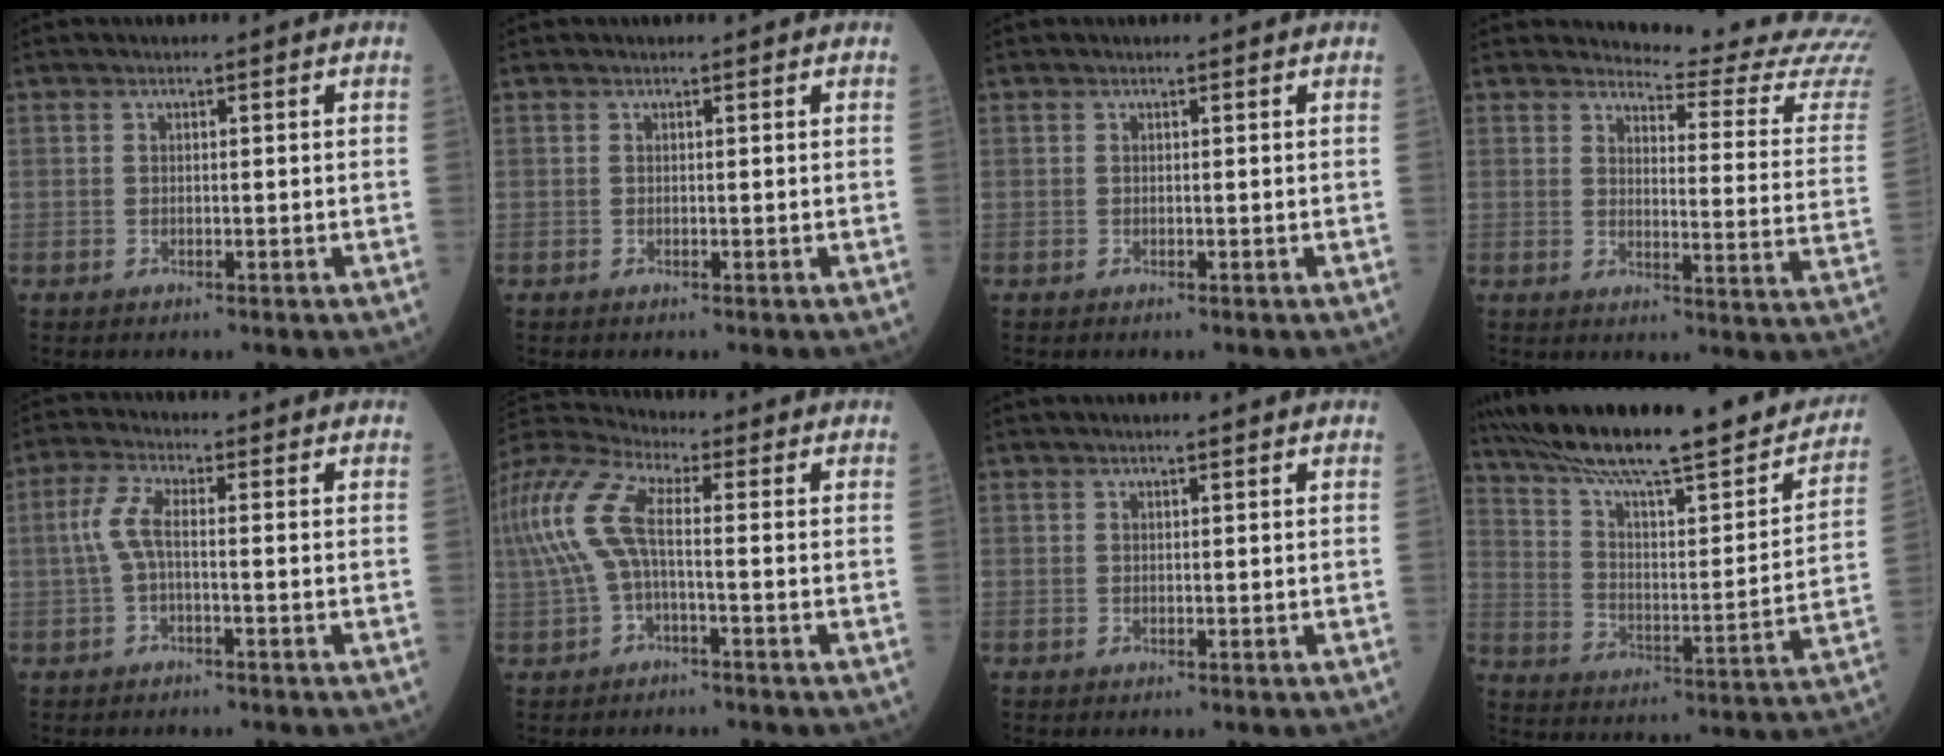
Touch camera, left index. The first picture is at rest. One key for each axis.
{"total": 0.0}
{"total": 0.0}
{"total": 16.9, "fx": 16.7, "fy": -0.3, "fz": 2.4, "tx": -0.019, "ty": -0.153, "tz": 0.166}
{"total": 4.0, "fx": -0.4, "fy": 0.6, "fz": 4.0, "tx": -0.097, "ty": 0.013, "tz": -0.010}
{"total": 9.3, "fx": 0.1, "fy": 2.3, "fz": 9.0, "tx": -0.219, "ty": 0.040, "tz": -0.004}
{"total": 1.8, "fx": 1.6, "fy": 0.0, "fz": 0.8, "tx": -0.009, "ty": 0.017, "tz": 0.023}
{"total": 28.2, "fx": 23.6, "fy": 4.2, "fz": 14.8, "tx": -0.239, "ty": -0.019, "tz": 0.334}